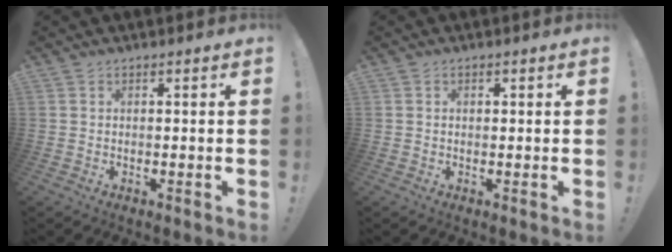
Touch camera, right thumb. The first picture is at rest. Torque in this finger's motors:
{"motor_torque": [0.03, -0.16, -0.27, 0.18, 0.01]}